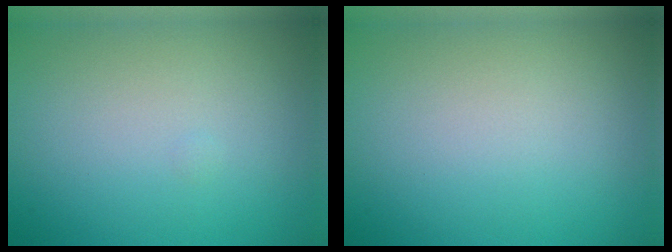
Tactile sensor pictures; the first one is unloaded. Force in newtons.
{"total": 0.0}